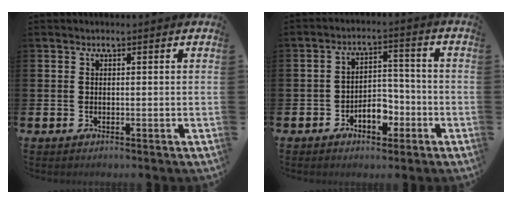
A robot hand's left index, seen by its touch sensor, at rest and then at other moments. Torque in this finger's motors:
{"motor_torque": [0.16, 0.13, 0.39, 0.03]}